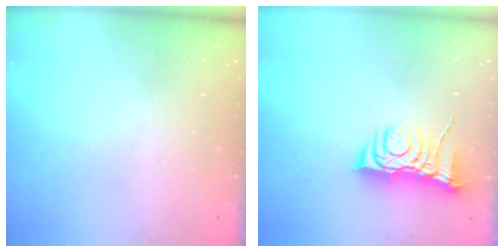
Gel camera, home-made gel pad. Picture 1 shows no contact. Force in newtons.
{"total": 8.3, "press": 8.2, "slide": 1.1}